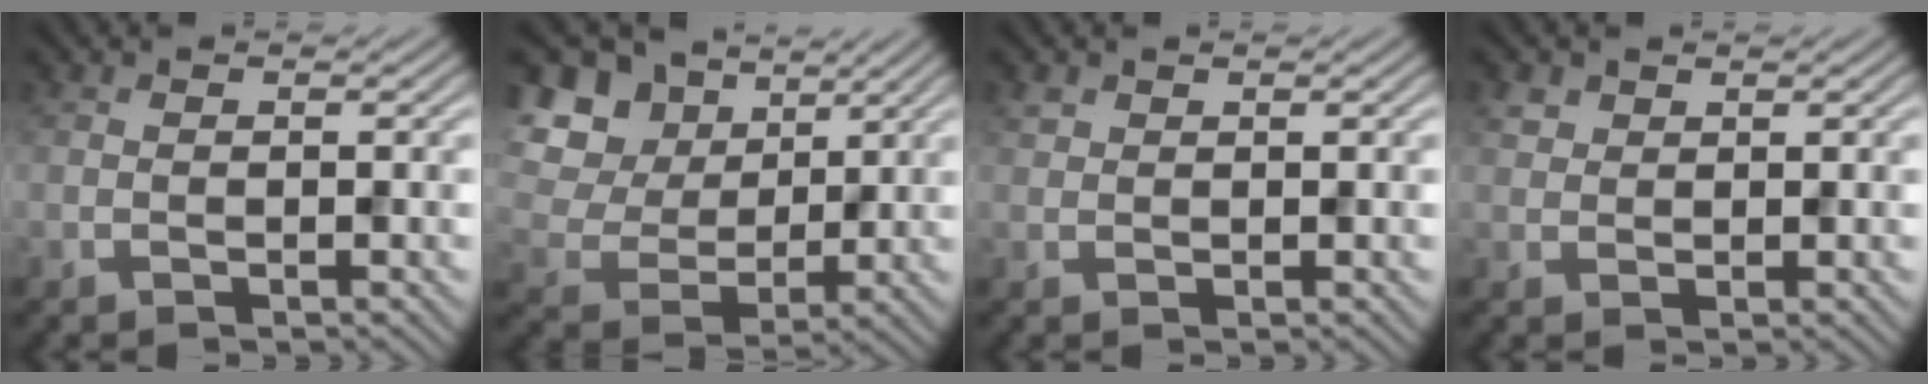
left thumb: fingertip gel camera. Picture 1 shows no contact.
{"total": 12.5, "force": [5.2, 9.4, 6.4], "torque": [-0.186, 0.040, 0.094]}
{"total": 1.0, "force": [0.7, 0.7, 0.2], "torque": [-0.005, 0.001, 0.015]}
{"total": 1.6, "force": [1.0, 1.2, 0.4], "torque": [-0.014, 0.001, 0.020]}